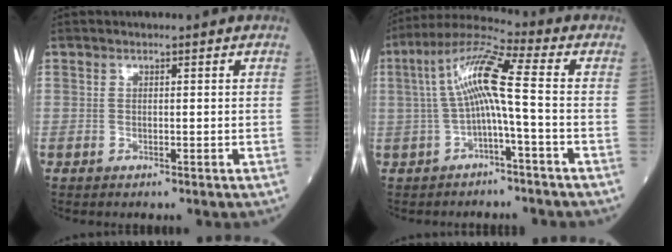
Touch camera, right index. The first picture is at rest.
{"total": 9.4, "force": [-0.4, 0.1, 9.3], "torque": [-0.183, 0.036, -0.009]}